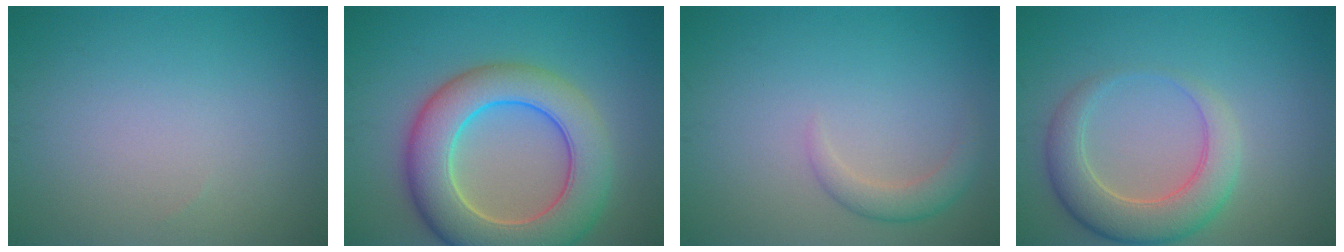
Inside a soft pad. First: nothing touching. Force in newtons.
{"total": 10.1, "press": 10.1, "slide": 0.8}
{"total": 2.1, "press": 2.1, "slide": 0.2}
{"total": 5.3, "press": 5.3, "slide": 0.6}